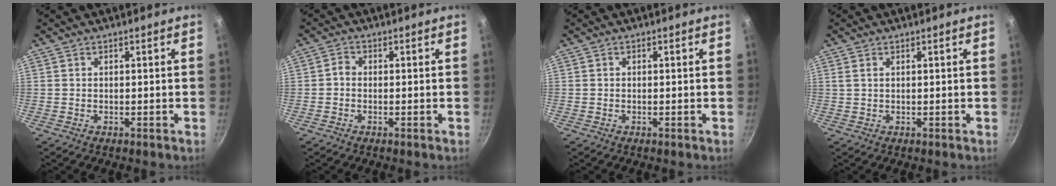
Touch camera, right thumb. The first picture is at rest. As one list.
[{"total": 1.5, "force": [-0.5, 1.1, 0.8], "torque": [-0.014, 0.010, -0.014]}, {"total": 0.0}, {"total": 0.7, "force": [0.4, 0.3, 0.5], "torque": [-0.011, 0.001, 0.009]}]